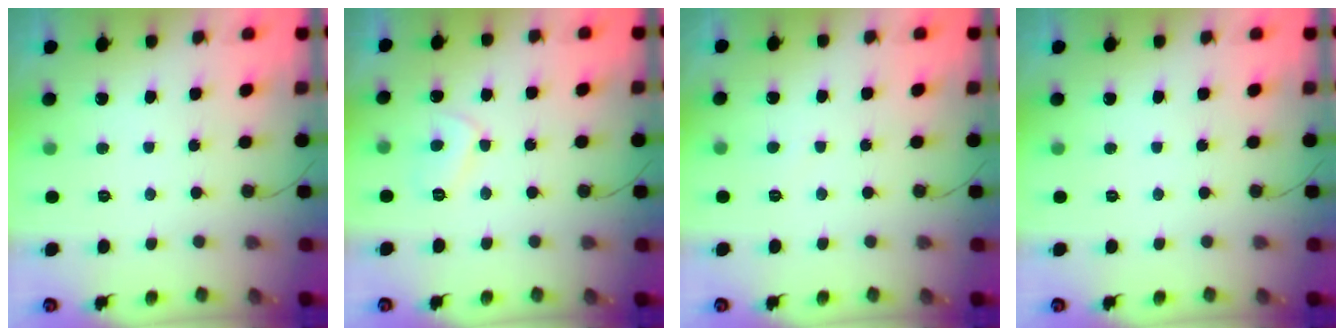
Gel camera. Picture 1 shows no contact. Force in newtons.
{"total": 5.5, "press": 5.5, "slide": 0.3}
{"total": 2.5, "press": 2.5, "slide": 0.2}
{"total": 0.0}